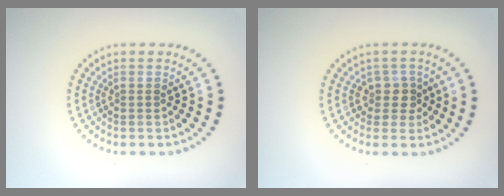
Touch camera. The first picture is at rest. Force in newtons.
{"total": 2.0, "press": 1.6, "slide": 1.2}